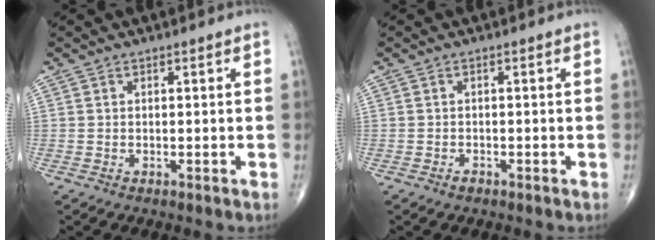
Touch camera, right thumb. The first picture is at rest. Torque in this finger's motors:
{"motor_torque": [-0.07, -0.14, -0.05, 0.00, 0.02]}